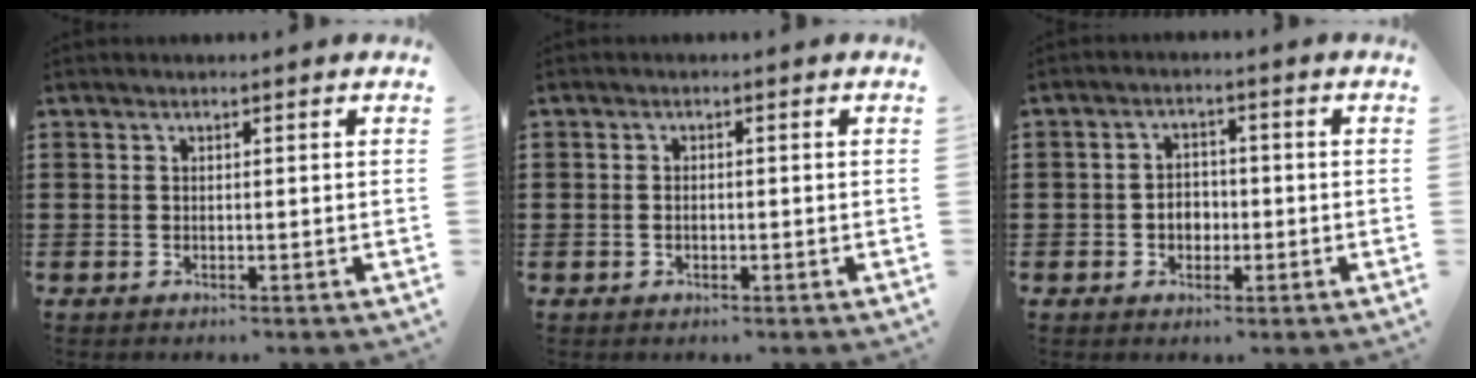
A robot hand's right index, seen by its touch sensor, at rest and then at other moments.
{"total": 1.0, "force": [-0.3, 0.4, 0.9], "torque": [-0.019, -0.001, -0.006]}
{"total": 3.0, "force": [-0.8, 2.4, 1.7], "torque": [-0.038, 0.005, -0.018]}